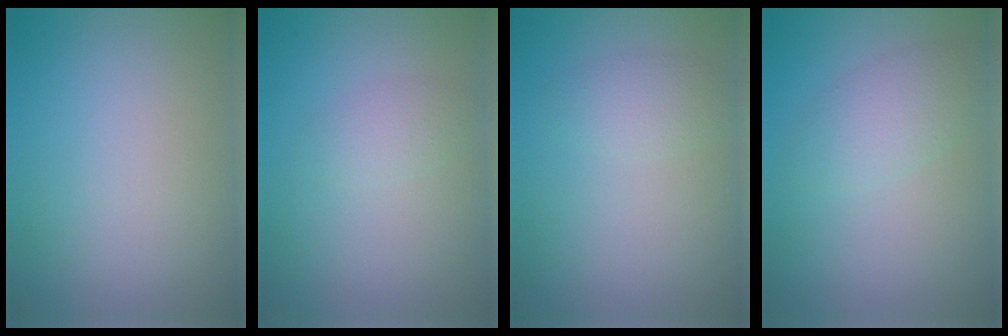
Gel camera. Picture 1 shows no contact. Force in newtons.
{"total": 1.6, "press": 1.6, "slide": 0.1}
{"total": 1.8, "press": 1.8, "slide": 0.1}
{"total": 2.9, "press": 2.9, "slide": 0.0}